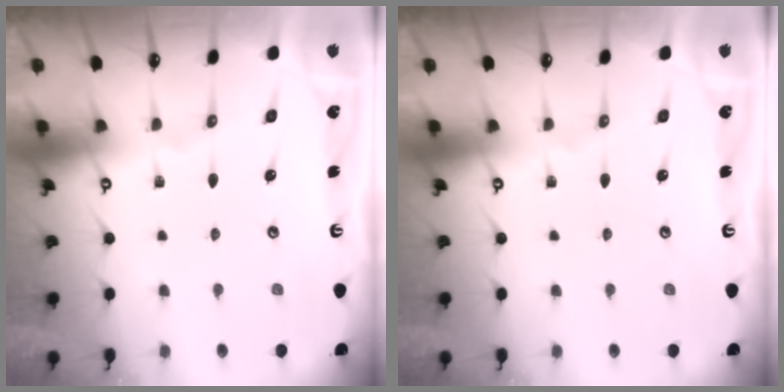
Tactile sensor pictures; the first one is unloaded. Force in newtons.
{"total": 0.0}